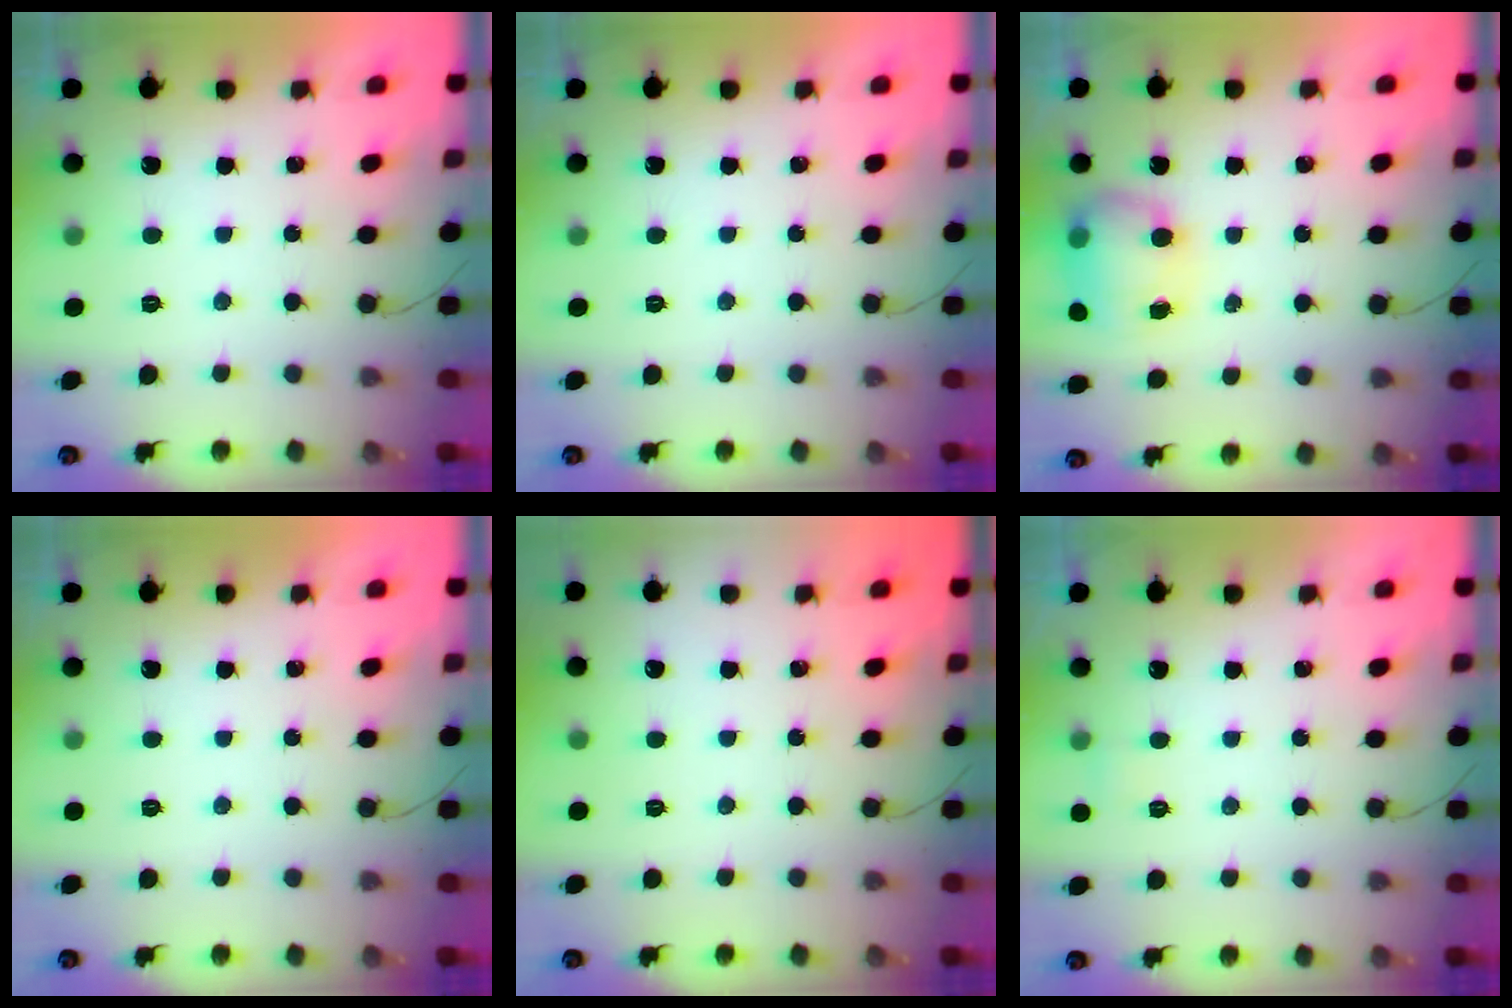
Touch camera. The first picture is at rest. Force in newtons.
{"total": 0.0}
{"total": 11.1, "press": 9.3, "slide": 6.2}
{"total": 0.0}
{"total": 0.0}
{"total": 2.1, "press": 2.0, "slide": 0.7}